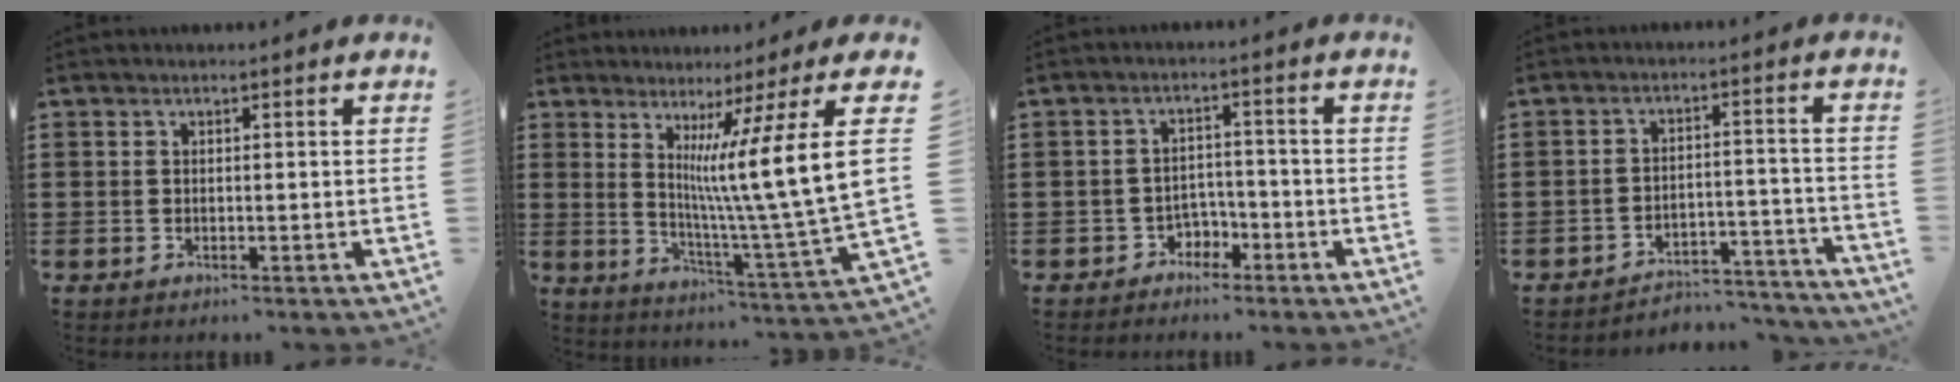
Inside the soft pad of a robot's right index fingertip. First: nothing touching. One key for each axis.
{"total": 13.1, "fx": 3.6, "fy": -0.3, "fz": 12.6, "tx": -0.224, "ty": -0.036, "tz": 0.044}
{"total": 2.9, "fx": -2.4, "fy": 1.6, "fz": 0.5, "tx": -0.019, "ty": 0.003, "tz": -0.051}
{"total": 4.7, "fx": -4.5, "fy": 1.0, "fz": 1.0, "tx": -0.019, "ty": 0.007, "tz": -0.092}